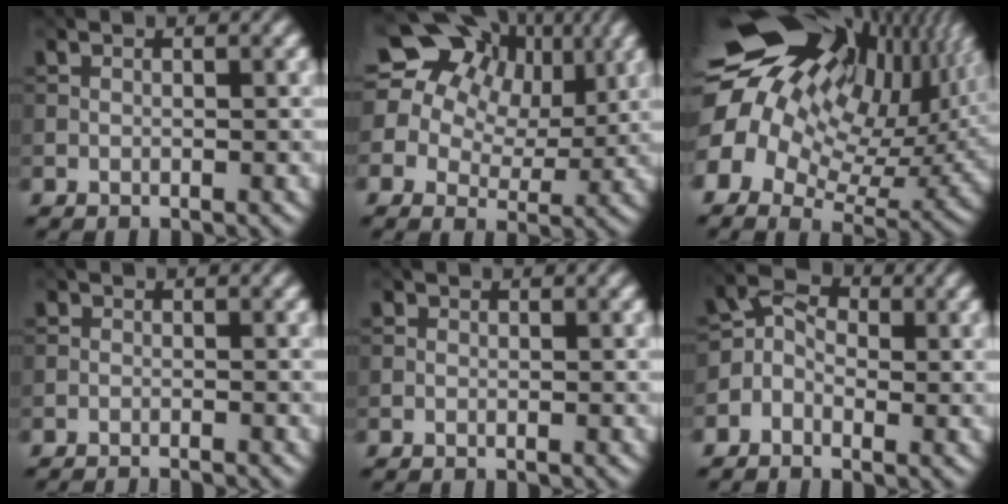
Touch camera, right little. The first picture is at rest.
{"total": 14.6, "force": [6.1, 10.7, 7.7], "torque": [-0.139, 0.042, 0.102]}
{"total": 20.4, "force": [6.6, 12.9, 14.3], "torque": [-0.268, 0.026, 0.129]}
{"total": 2.2, "force": [-2.2, 0.1, 0.2], "torque": [0.005, -0.006, -0.028]}
{"total": 1.0, "force": [-1.0, 0.1, -0.3], "torque": [0.010, -0.008, -0.014]}
{"total": 2.9, "force": [-1.5, 2.2, 1.1], "torque": [-0.008, 0.012, -0.032]}